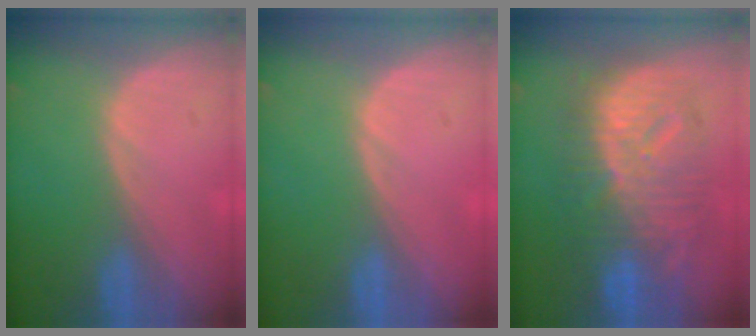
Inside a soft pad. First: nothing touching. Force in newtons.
{"total": 0.0}
{"total": 12.5, "press": 12.4, "slide": 1.2}